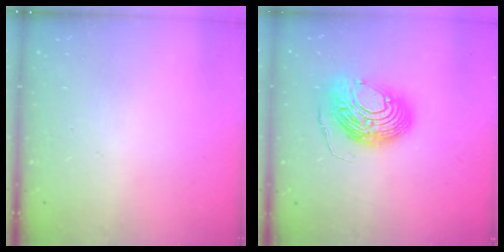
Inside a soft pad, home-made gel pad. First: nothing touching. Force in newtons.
{"total": 13.1, "press": 13.1, "slide": 1.3}